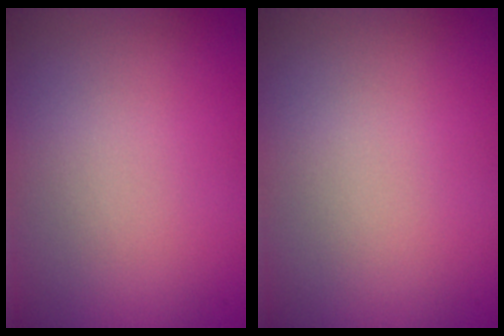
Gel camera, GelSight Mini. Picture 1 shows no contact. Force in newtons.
{"total": 0.0}